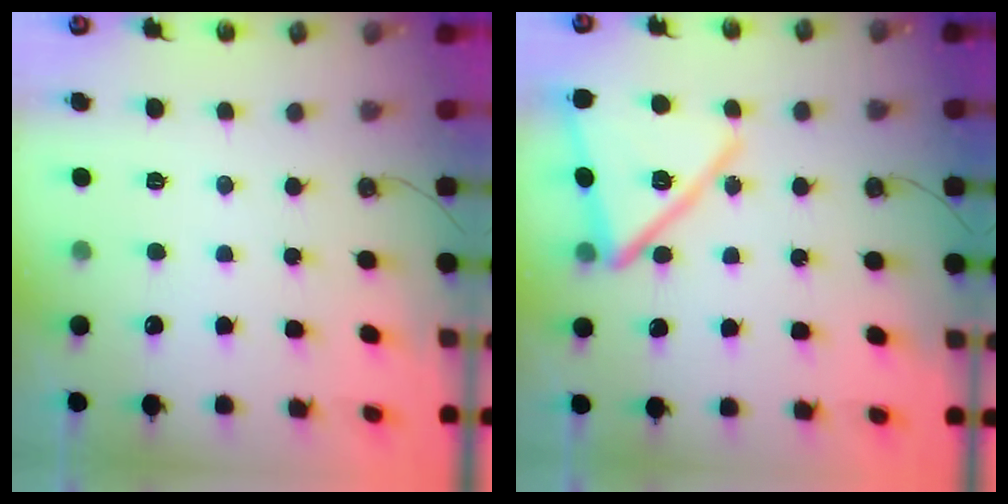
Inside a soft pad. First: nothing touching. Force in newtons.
{"total": 16.9, "press": 16.9, "slide": 1.5}